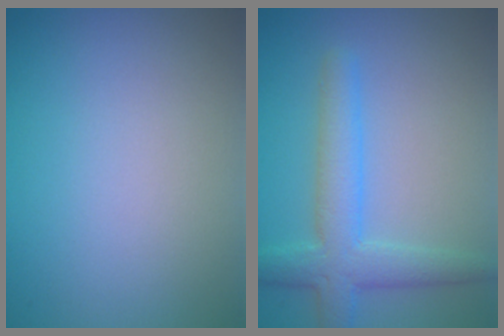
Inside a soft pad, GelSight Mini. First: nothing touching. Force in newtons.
{"total": 4.5, "press": 4.5, "slide": 0.1}